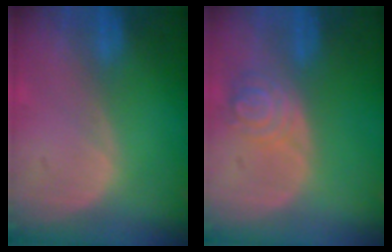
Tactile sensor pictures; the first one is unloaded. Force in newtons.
{"total": 4.2, "press": 4.2, "slide": 0.7}